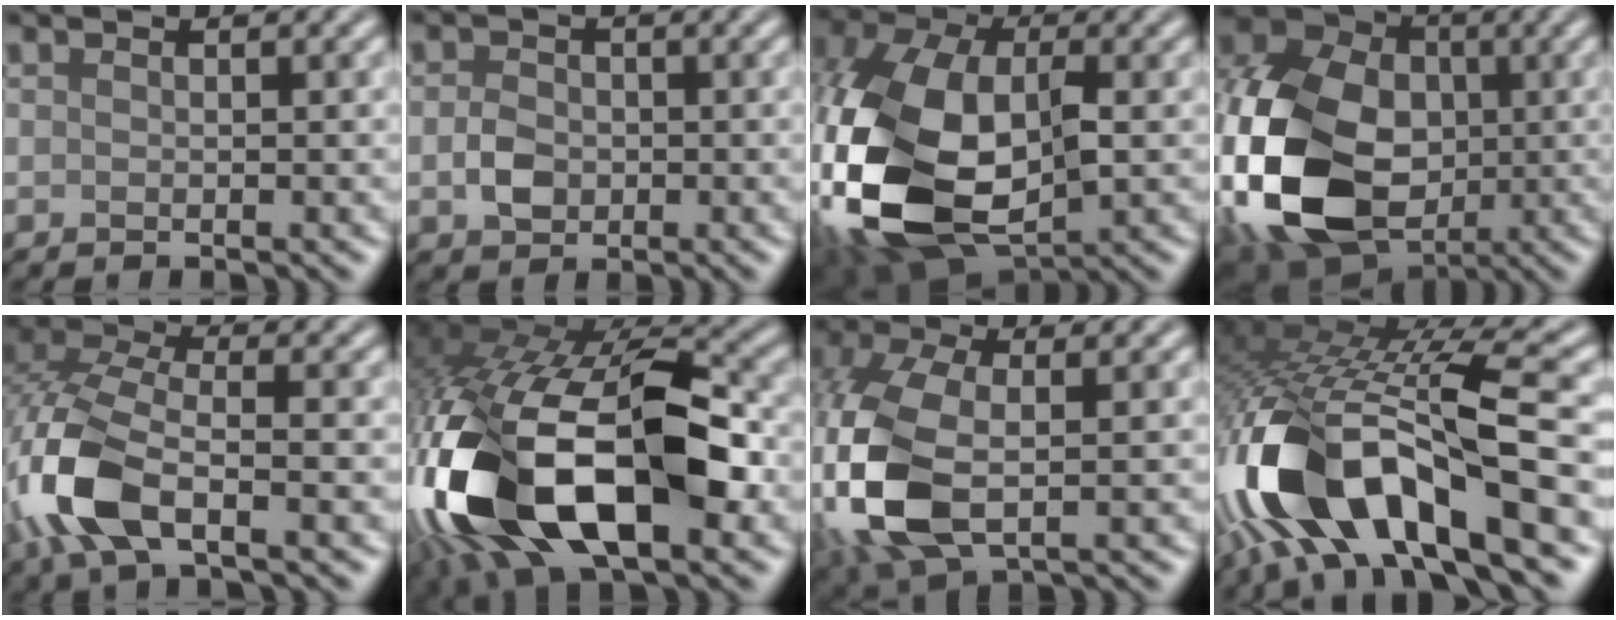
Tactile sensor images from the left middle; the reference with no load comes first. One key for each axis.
{"total": 2.2, "fx": -0.4, "fy": 1.8, "fz": 1.3, "tx": -0.026, "ty": 0.002, "tz": -0.014}
{"total": 14.9, "fx": -2.2, "fy": 9.4, "fz": 11.4, "tx": -0.270, "ty": -0.021, "tz": -0.044}
{"total": 19.0, "fx": -3.2, "fy": 14.1, "fz": 12.3, "tx": -0.264, "ty": -0.020, "tz": -0.070}
{"total": 8.7, "fx": -3.4, "fy": 4.1, "fz": 6.9, "tx": -0.169, "ty": 0.000, "tz": -0.082}
{"total": 19.3, "fx": -5.2, "fy": 10.0, "fz": 15.6, "tx": -0.335, "ty": -0.034, "tz": -0.070}
{"total": 9.6, "fx": -1.7, "fy": 5.5, "fz": 7.7, "tx": -0.204, "ty": -0.010, "tz": -0.037}
{"total": 14.7, "fx": -5.9, "fy": 5.9, "fz": 12.1, "tx": -0.239, "ty": -0.013, "tz": -0.094}